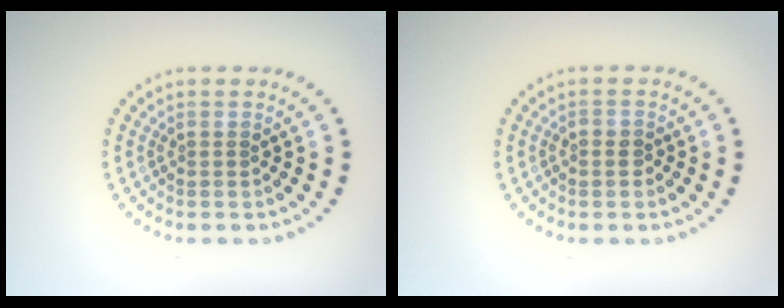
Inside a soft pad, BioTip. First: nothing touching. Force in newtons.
{"total": 0.8, "press": 0.7, "slide": 0.4}